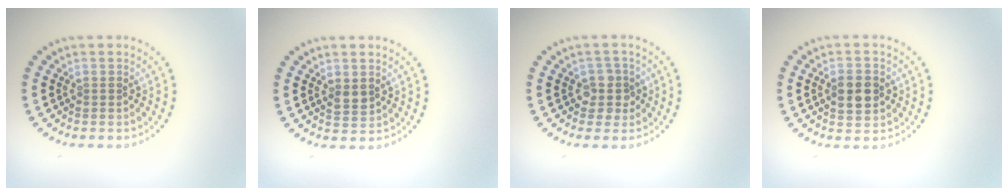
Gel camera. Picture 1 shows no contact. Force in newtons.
{"total": 1.5, "press": 1.4, "slide": 0.4}
{"total": 2.3, "press": 2.0, "slide": 1.1}
{"total": 3.7, "press": 3.7, "slide": 0.1}